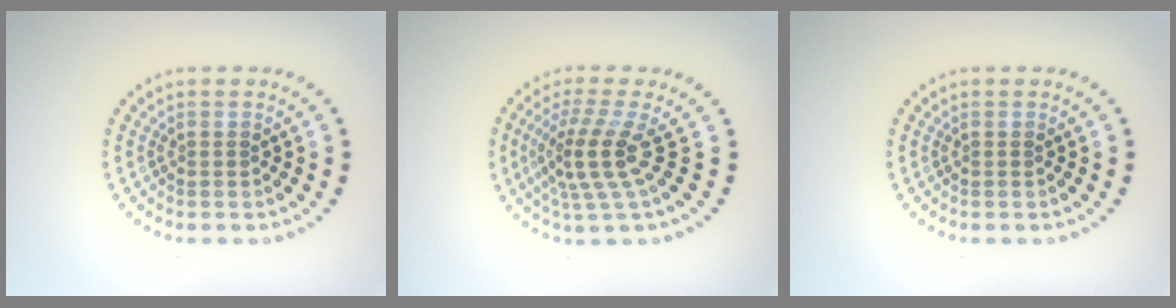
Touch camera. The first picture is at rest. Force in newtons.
{"total": 4.0, "press": 2.8, "slide": 2.8}
{"total": 0.0}